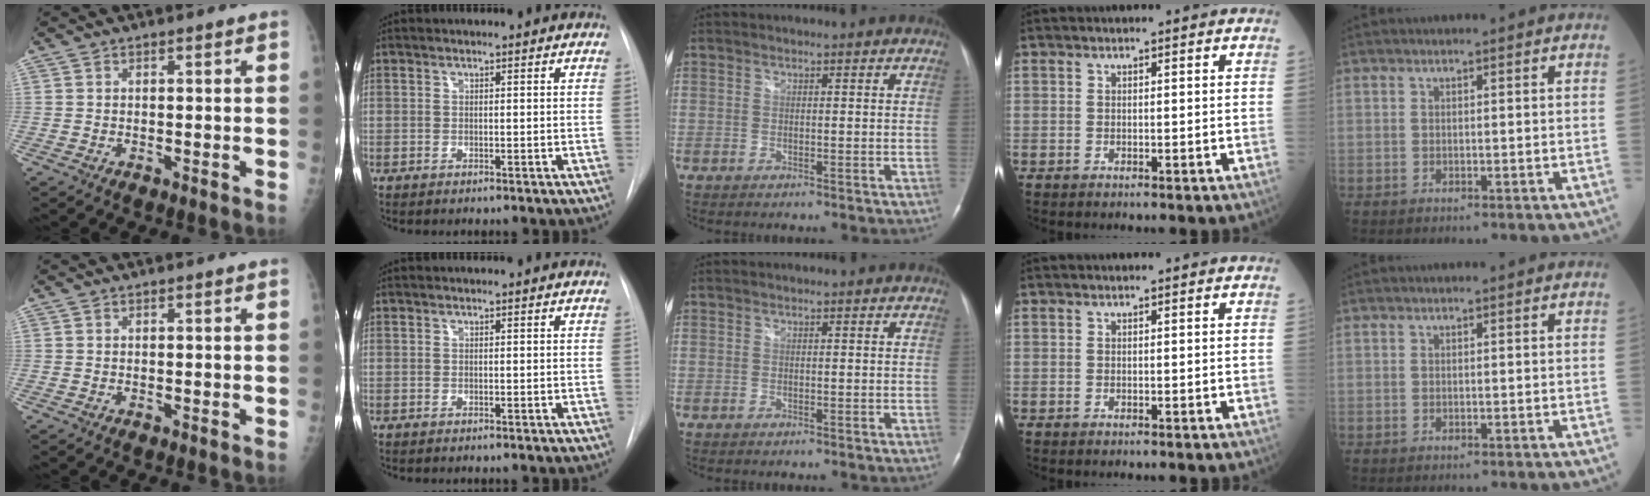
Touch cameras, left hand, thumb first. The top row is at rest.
{}